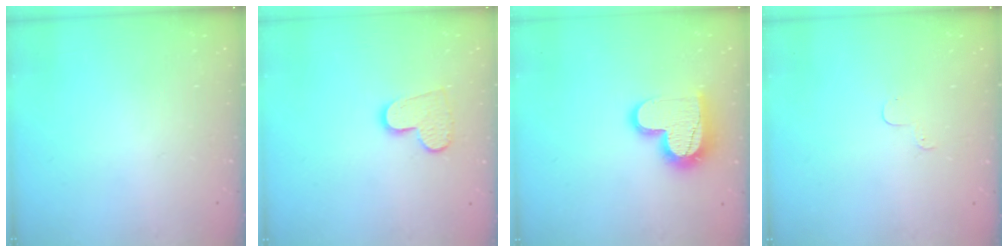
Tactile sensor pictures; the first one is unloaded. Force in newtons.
{"total": 10.3, "press": 10.3, "slide": 0.8}
{"total": 14.8, "press": 14.7, "slide": 1.0}
{"total": 2.9, "press": 2.8, "slide": 0.3}